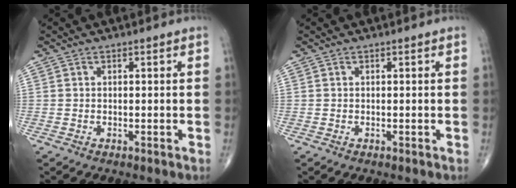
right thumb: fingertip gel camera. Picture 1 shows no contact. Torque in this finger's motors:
{"motor_torque": [0.00, 0.00, 0.00, 0.00, 0.00]}